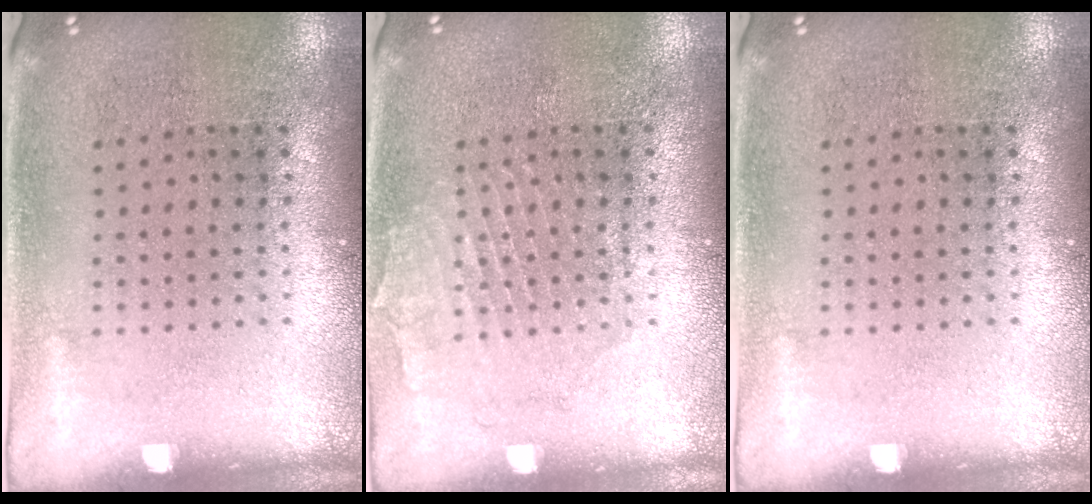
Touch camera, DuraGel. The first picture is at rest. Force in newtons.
{"total": 1.4, "press": 1.4, "slide": 0.0}
{"total": 0.0}